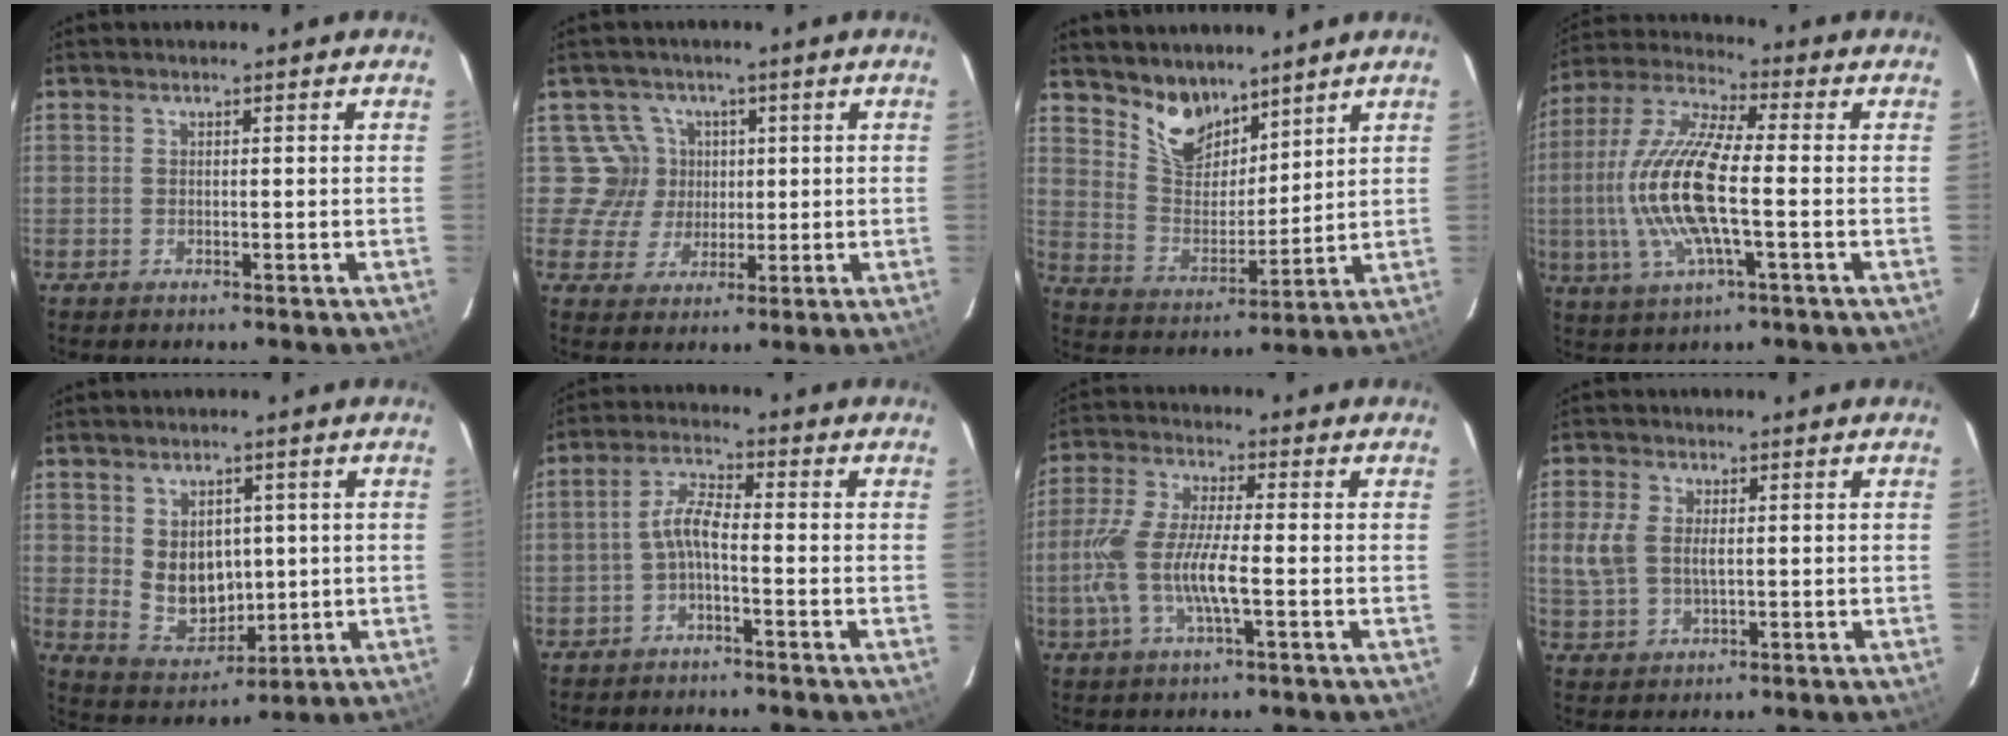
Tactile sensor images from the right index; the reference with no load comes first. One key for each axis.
{"total": 6.0, "fx": 1.1, "fy": 5.9, "fz": -0.2, "tx": 0.003, "ty": 0.008, "tz": 0.013}
{"total": 10.1, "fx": 7.9, "fy": 4.9, "fz": 3.9, "tx": -0.075, "ty": 0.004, "tz": 0.156}
{"total": 16.7, "fx": -2.0, "fy": 4.6, "fz": 15.9, "tx": -0.324, "ty": -0.002, "tz": -0.044}
{"total": 8.9, "fx": 1.3, "fy": 7.0, "fz": 5.3, "tx": -0.097, "ty": -0.005, "tz": 0.049}
{"total": 4.1, "fx": -1.9, "fy": 0.9, "fz": 3.6, "tx": -0.082, "ty": 0.014, "tz": -0.038}
{"total": 11.6, "fx": -2.5, "fy": 2.7, "fz": 11.0, "tx": -0.236, "ty": -0.003, "tz": -0.050}
{"total": 6.3, "fx": 0.5, "fy": 4.0, "fz": 4.9, "tx": -0.114, "ty": 0.004, "tz": 0.013}